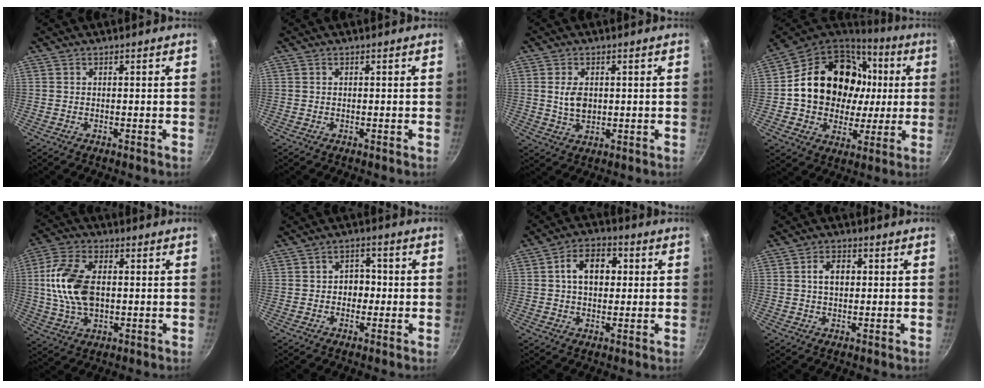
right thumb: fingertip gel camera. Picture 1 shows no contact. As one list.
[{"total": 0.0}, {"total": 5.1, "force": [0.7, 3.3, 3.8], "torque": [-0.063, -0.006, 0.016]}, {"total": 24.4, "force": [3.9, 19.4, 14.3], "torque": [-0.224, 0.030, 0.075]}, {"total": 13.6, "force": [0.9, 8.3, 10.8], "torque": [-0.202, 0.011, 0.011]}, {"total": 4.4, "force": [-0.5, 3.6, 2.5], "torque": [-0.001, 0.012, -0.010]}, {"total": 9.0, "force": [1.5, 6.2, 6.3], "torque": [-0.075, 0.015, 0.013]}, {"total": 4.5, "force": [0.6, 3.0, 3.2], "torque": [-0.042, 0.010, 0.008]}]